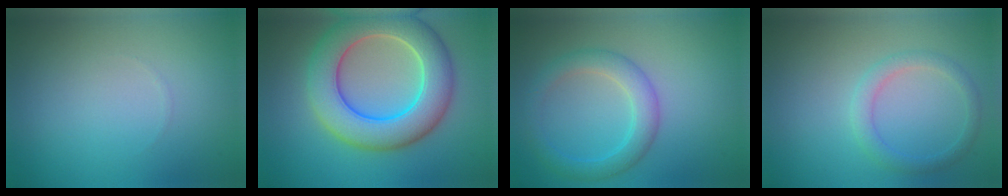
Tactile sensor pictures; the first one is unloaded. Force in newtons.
{"total": 9.1, "press": 9.1, "slide": 0.5}
{"total": 3.4, "press": 3.4, "slide": 0.1}
{"total": 2.0, "press": 2.0, "slide": 0.1}